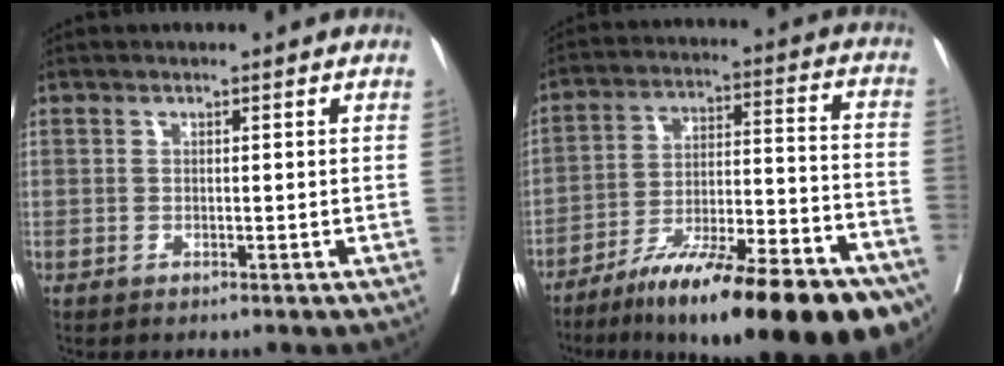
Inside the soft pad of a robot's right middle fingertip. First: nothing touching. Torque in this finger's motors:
{"motor_torque": [1.39, -0.75, 0.53, 0.21]}